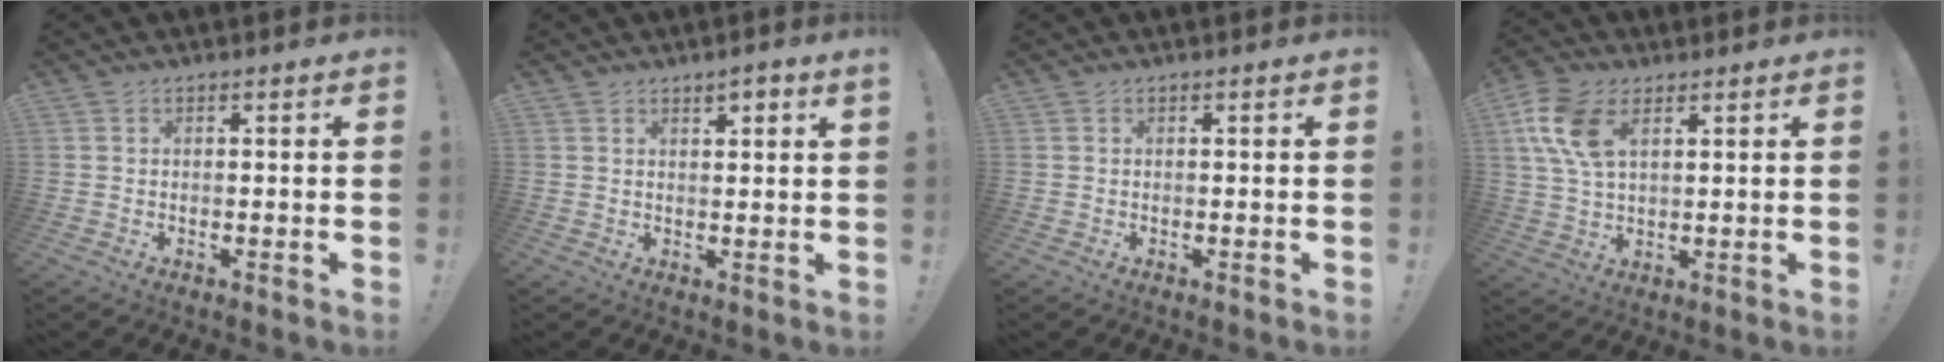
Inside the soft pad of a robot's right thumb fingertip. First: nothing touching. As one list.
[{"total": 2.6, "force": [1.8, 0.3, 1.9], "torque": [-0.022, -0.009, 0.026]}, {"total": 0.0}, {"total": 11.4, "force": [4.5, 6.4, 8.2], "torque": [-0.177, -0.007, 0.086]}]